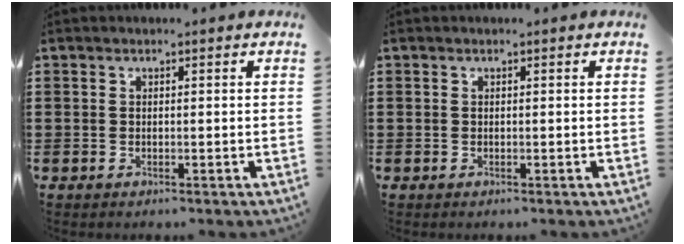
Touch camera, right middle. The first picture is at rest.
{"total": 0.0}